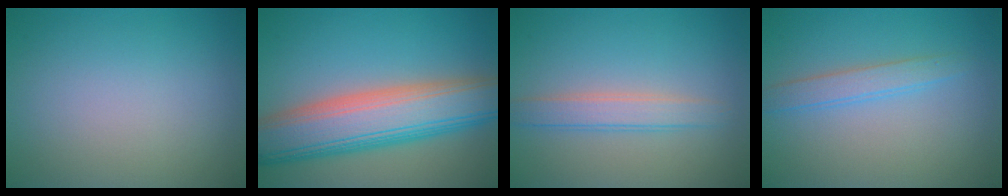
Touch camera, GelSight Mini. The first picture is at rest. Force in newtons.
{"total": 10.2, "press": 10.2, "slide": 0.2}
{"total": 2.6, "press": 2.6, "slide": 0.0}
{"total": 2.1, "press": 2.1, "slide": 0.1}